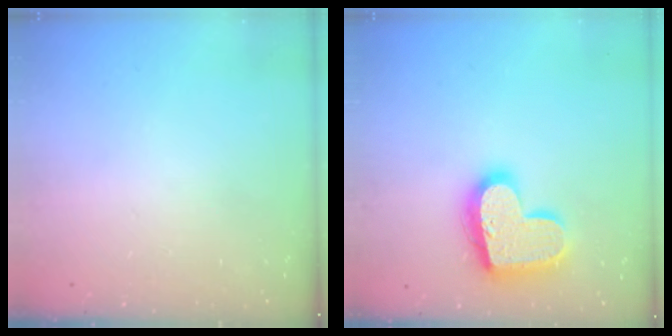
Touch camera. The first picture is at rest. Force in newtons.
{"total": 20.0, "press": 20.0, "slide": 1.2}